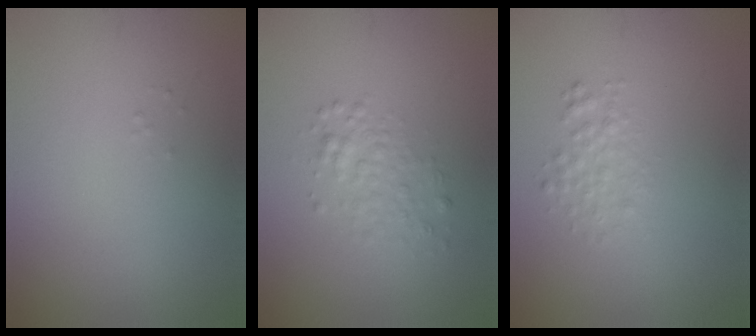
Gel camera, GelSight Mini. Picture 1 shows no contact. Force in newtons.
{"total": 2.1, "press": 2.1, "slide": 0.1}
{"total": 1.6, "press": 1.6, "slide": 0.1}